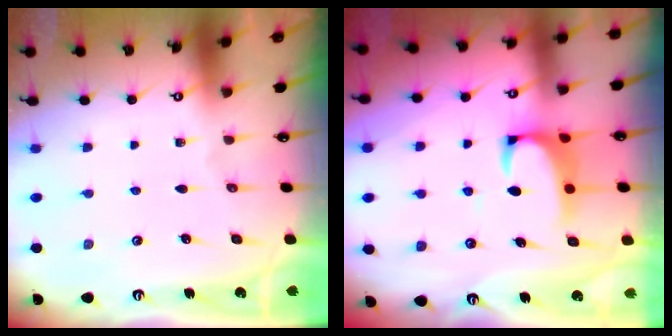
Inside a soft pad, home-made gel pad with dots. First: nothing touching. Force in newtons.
{"total": 2.1, "press": 1.8, "slide": 0.9}